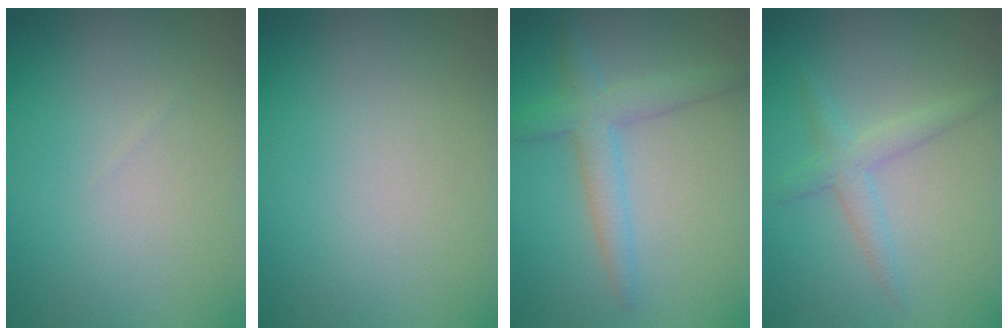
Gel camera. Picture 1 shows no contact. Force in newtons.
{"total": 0.0}
{"total": 2.6, "press": 2.6, "slide": 0.2}
{"total": 2.1, "press": 2.1, "slide": 0.3}